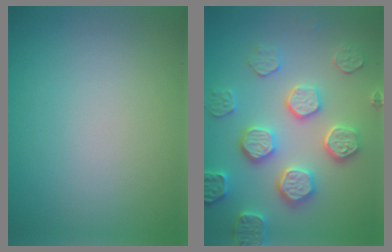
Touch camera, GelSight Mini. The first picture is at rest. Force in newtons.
{"total": 5.3, "press": 5.1, "slide": 1.6}